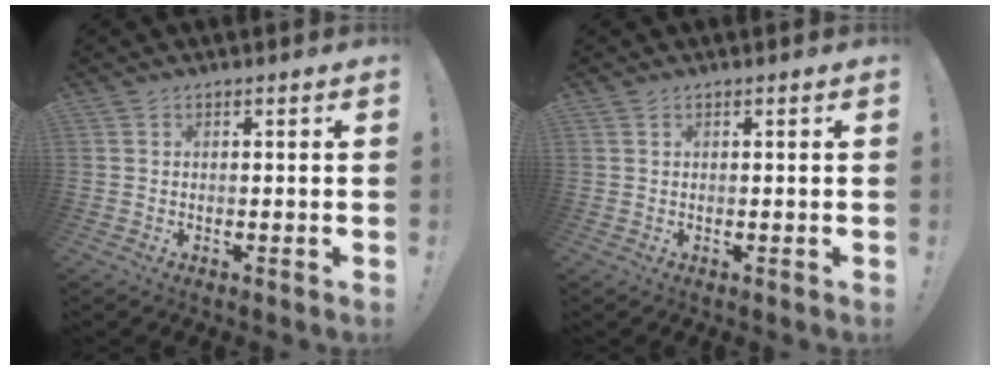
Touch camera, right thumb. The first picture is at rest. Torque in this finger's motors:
{"motor_torque": [-0.37, -0.03, -0.22, 0.18, 0.05]}